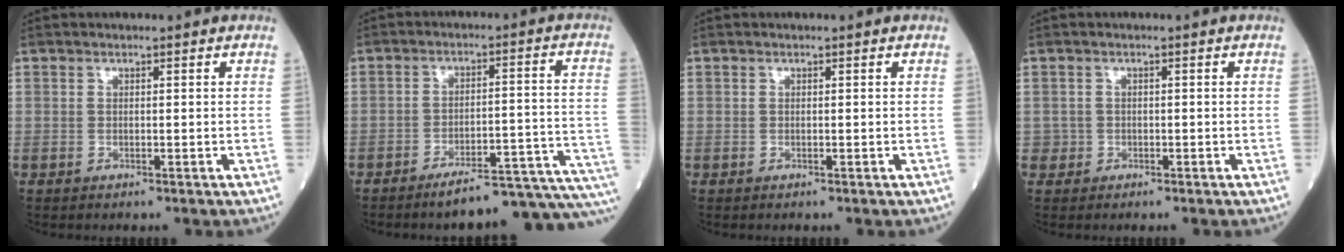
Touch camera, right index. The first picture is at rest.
{"total": 16.0, "force": [-14.1, 0.2, 7.5], "torque": [-0.043, 0.034, -0.184]}
{"total": 0.0}
{"total": 1.2, "force": [-0.5, 1.1, -0.2], "torque": [0.006, 0.008, -0.011]}